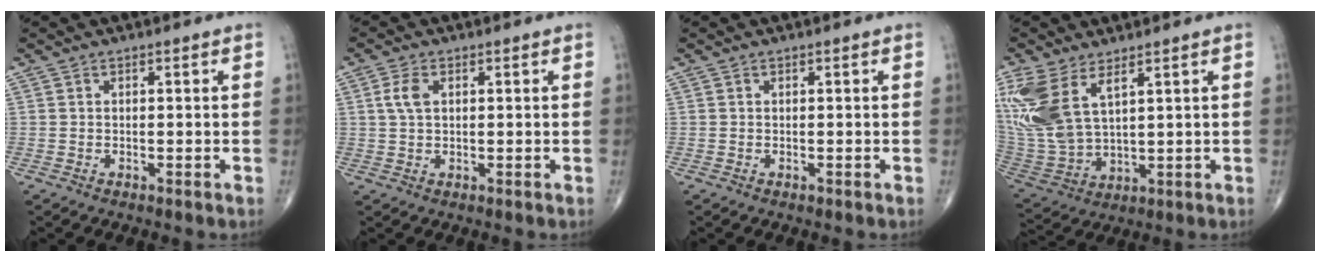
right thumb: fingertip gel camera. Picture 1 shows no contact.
{"total": 3.5, "force": [0.9, 2.0, 2.7], "torque": [-0.061, 0.005, 0.018]}
{"total": 0.0}
{"total": 14.7, "force": [6.8, 6.9, 11.0], "torque": [-0.255, -0.023, 0.154]}